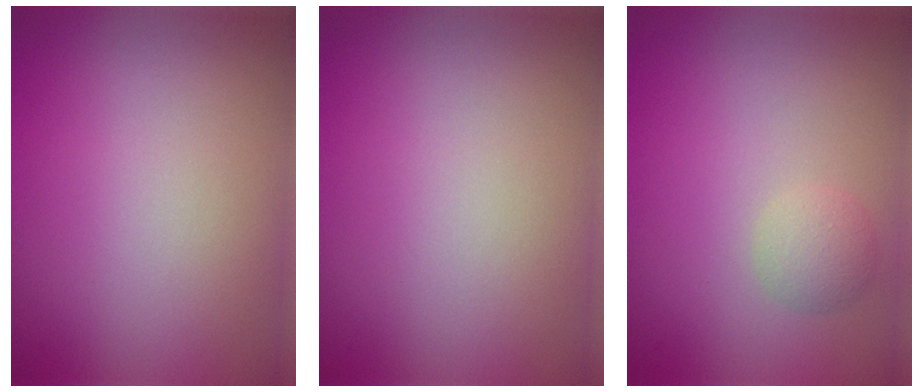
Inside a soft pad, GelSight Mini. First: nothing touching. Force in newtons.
{"total": 0.0}
{"total": 1.6, "press": 1.6, "slide": 0.0}